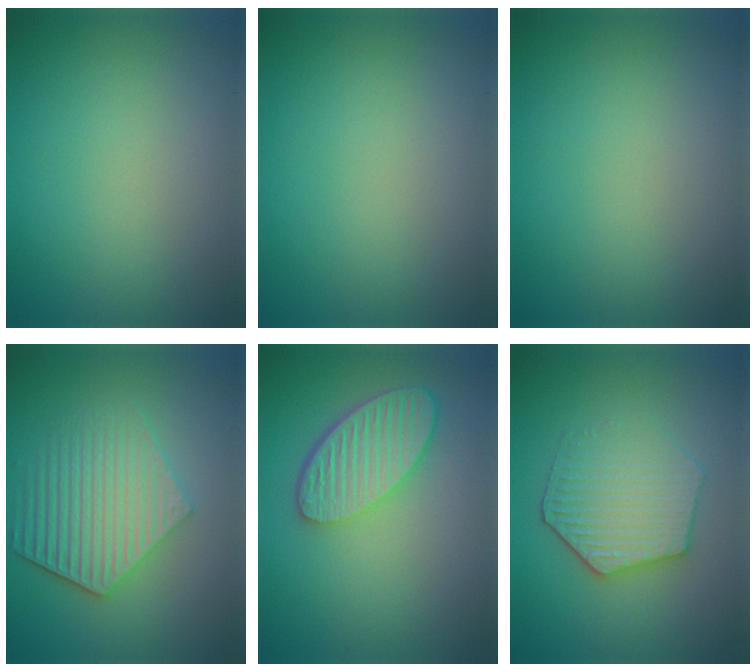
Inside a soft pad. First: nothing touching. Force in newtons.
{"total": 0.0}
{"total": 0.0}
{"total": 5.1, "press": 4.3, "slide": 2.8}
{"total": 5.7, "press": 4.4, "slide": 3.6}
{"total": 4.4, "press": 4.0, "slide": 1.8}